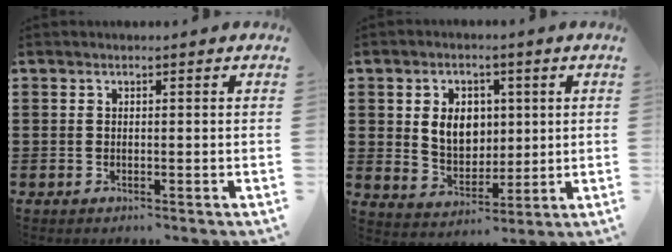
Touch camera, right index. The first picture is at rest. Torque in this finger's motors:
{"motor_torque": [1.19, 0.95, 0.28, 0.10]}